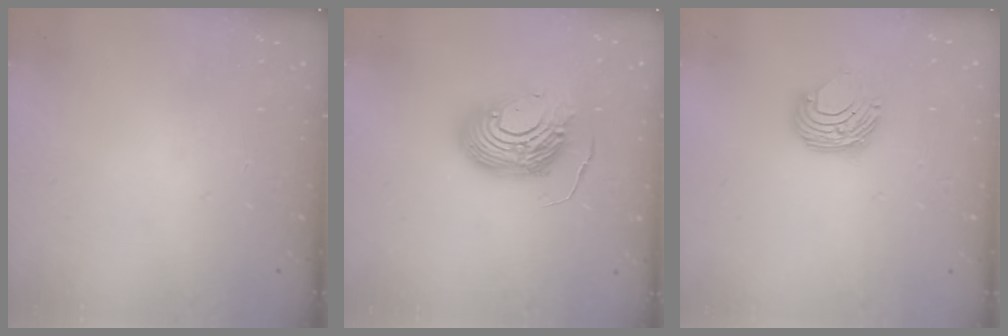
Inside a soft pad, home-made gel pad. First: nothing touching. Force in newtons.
{"total": 17.7, "press": 17.6, "slide": 1.6}
{"total": 8.7, "press": 8.6, "slide": 0.7}